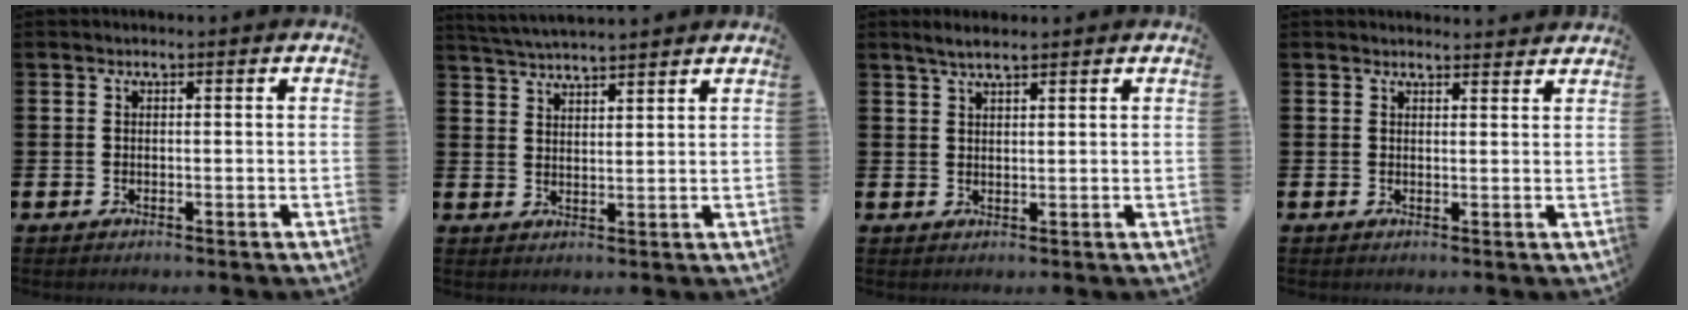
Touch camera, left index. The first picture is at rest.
{"total": 4.0, "force": [4.0, -0.2, 0.3], "torque": [-0.019, -0.018, 0.072]}
{"total": 2.9, "force": [2.4, 0.5, 1.5], "torque": [-0.019, -0.005, 0.041]}
{"total": 1.8, "force": [1.8, 0.1, -0.1], "torque": [0.012, -0.013, 0.030]}